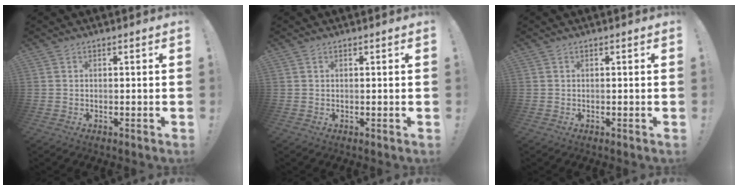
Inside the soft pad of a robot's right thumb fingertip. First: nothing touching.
{"total": 0.0}
{"total": 0.0}